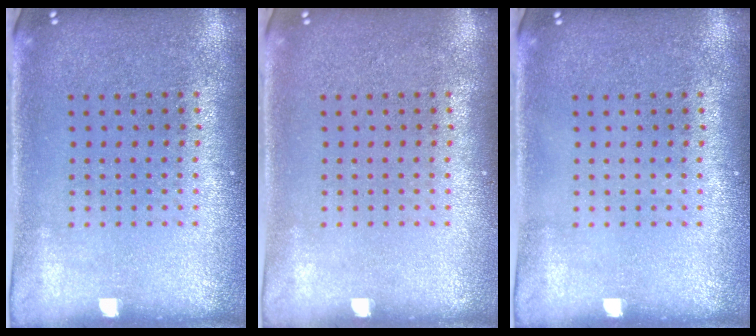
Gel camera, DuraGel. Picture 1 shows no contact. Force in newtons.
{"total": 0.0}
{"total": 0.0}